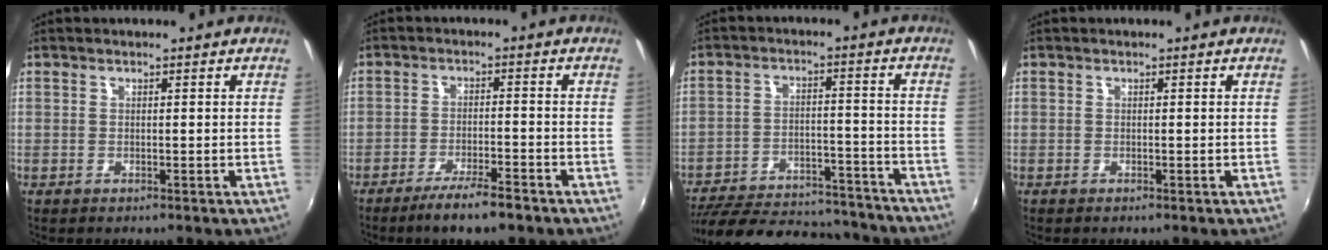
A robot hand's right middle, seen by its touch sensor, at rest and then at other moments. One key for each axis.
{"total": 6.6, "fx": -5.0, "fy": 0.8, "fz": 4.3, "tx": -0.094, "ty": -0.002, "tz": -0.082}
{"total": 26.3, "fx": -23.0, "fy": 7.9, "fz": 10.1, "tx": -0.197, "ty": 0.003, "tz": -0.303}
{"total": 0.0}